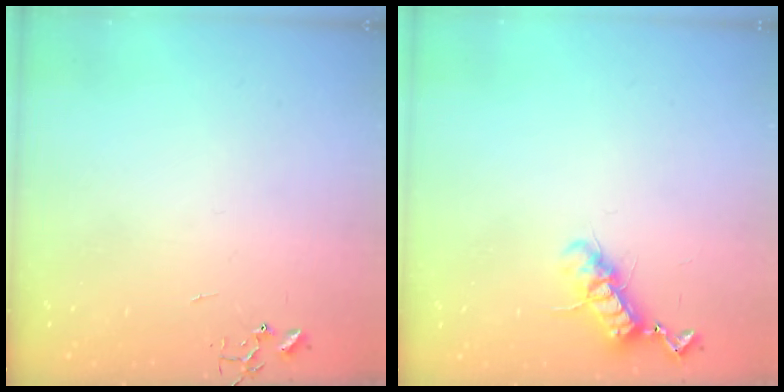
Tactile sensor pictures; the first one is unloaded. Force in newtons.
{"total": 11.0, "press": 10.9, "slide": 1.1}